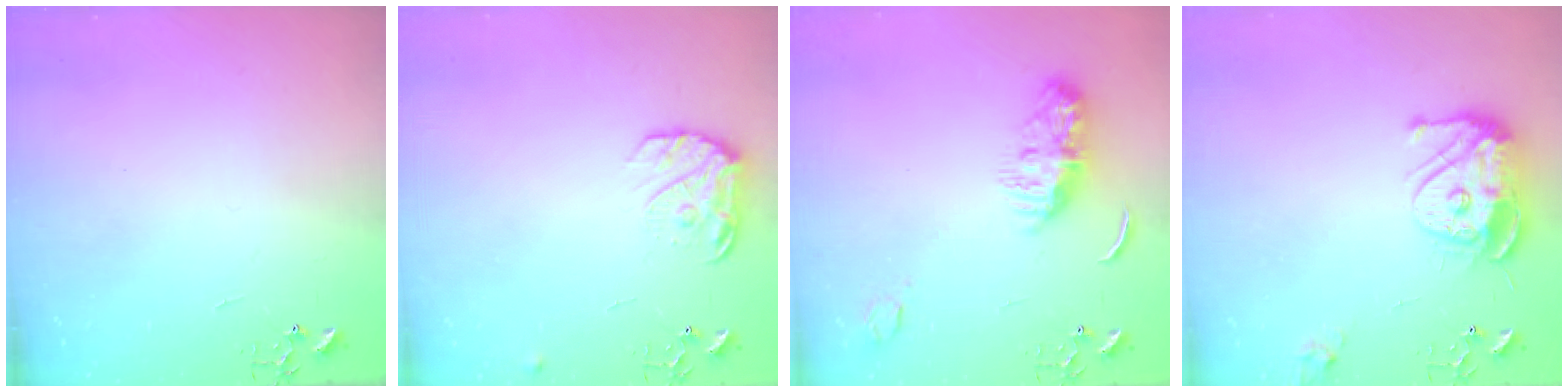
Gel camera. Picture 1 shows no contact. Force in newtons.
{"total": 11.5, "press": 11.5, "slide": 0.6}
{"total": 9.4, "press": 9.4, "slide": 0.4}
{"total": 13.5, "press": 13.4, "slide": 1.2}